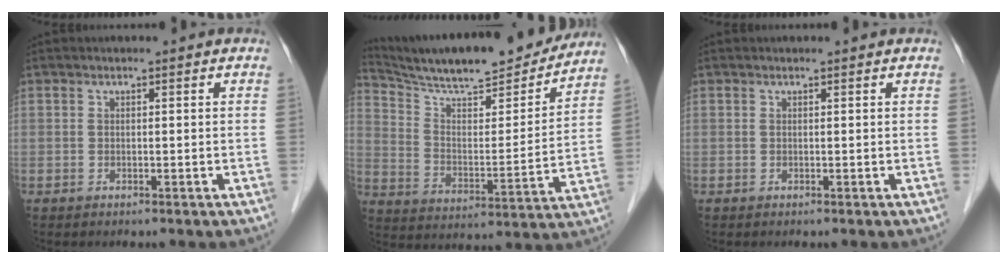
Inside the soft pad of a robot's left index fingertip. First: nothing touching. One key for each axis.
{"total": 21.9, "fx": 20.0, "fy": 2.6, "fz": 8.5, "tx": -0.146, "ty": -0.020, "tz": 0.299}
{"total": 0.0}